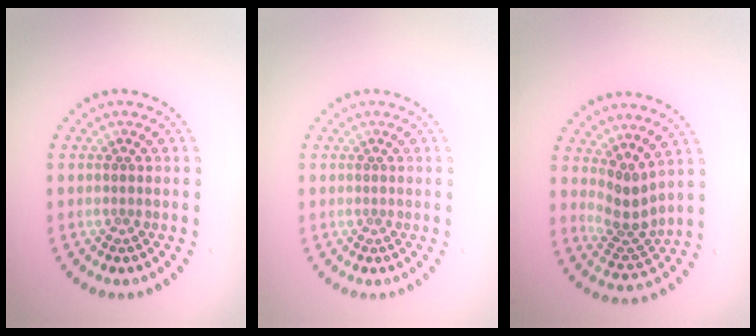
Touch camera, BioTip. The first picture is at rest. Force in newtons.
{"total": 0.0}
{"total": 2.9, "press": 2.3, "slide": 1.8}